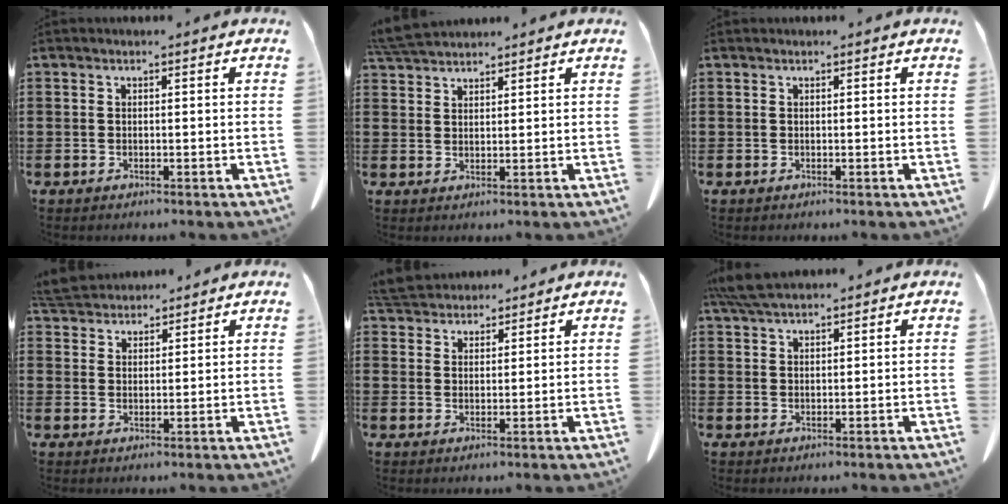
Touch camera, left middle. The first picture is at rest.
{"total": 4.5, "force": [4.2, 0.7, 1.3], "torque": [-0.037, -0.006, 0.081]}
{"total": 0.0}
{"total": 4.7, "force": [4.5, 1.2, 0.7], "torque": [-0.030, -0.007, 0.086]}
{"total": 5.0, "force": [4.7, 1.3, 0.7], "torque": [-0.031, -0.010, 0.089]}
{"total": 4.7, "force": [3.9, 1.1, 2.5], "torque": [-0.059, -0.004, 0.073]}